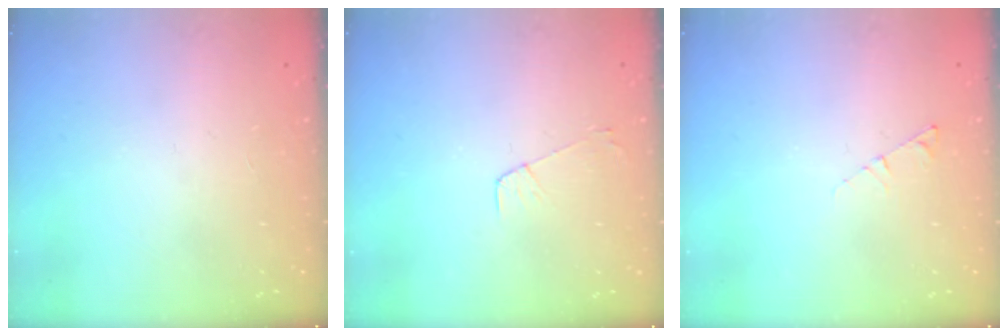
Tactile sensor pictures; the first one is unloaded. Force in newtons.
{"total": 3.7, "press": 3.6, "slide": 0.4}
{"total": 2.7, "press": 2.6, "slide": 0.3}